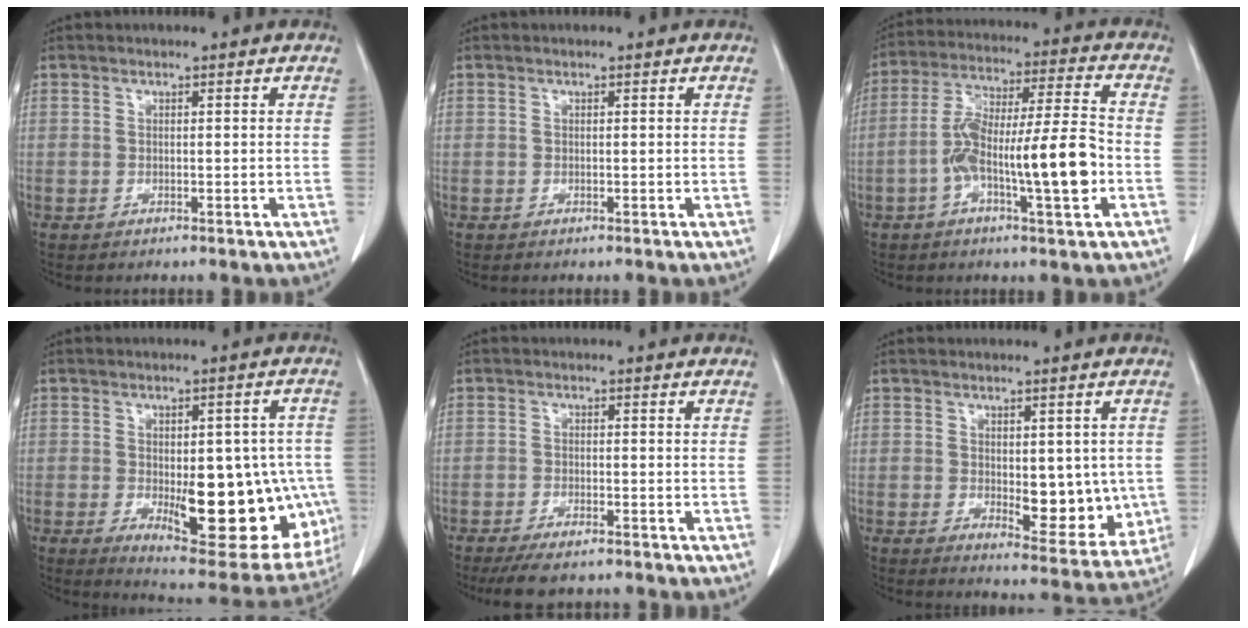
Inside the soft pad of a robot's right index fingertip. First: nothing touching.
{"total": 0.0}
{"total": 14.3, "force": [-3.8, 1.6, 13.7], "torque": [-0.243, 0.014, -0.067]}
{"total": 18.8, "force": [-3.7, 7.5, 16.8], "torque": [-0.169, 0.008, -0.021]}
{"total": 5.7, "force": [-4.7, 1.3, 2.8], "torque": [-0.043, -0.010, -0.076]}
{"total": 8.7, "force": [-0.5, 4.2, 7.6], "torque": [-0.079, -0.016, 0.005]}